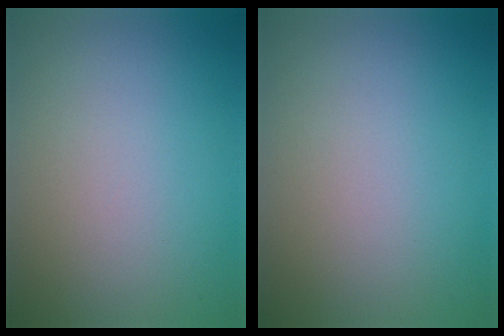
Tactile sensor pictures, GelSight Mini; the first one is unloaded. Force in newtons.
{"total": 0.0}